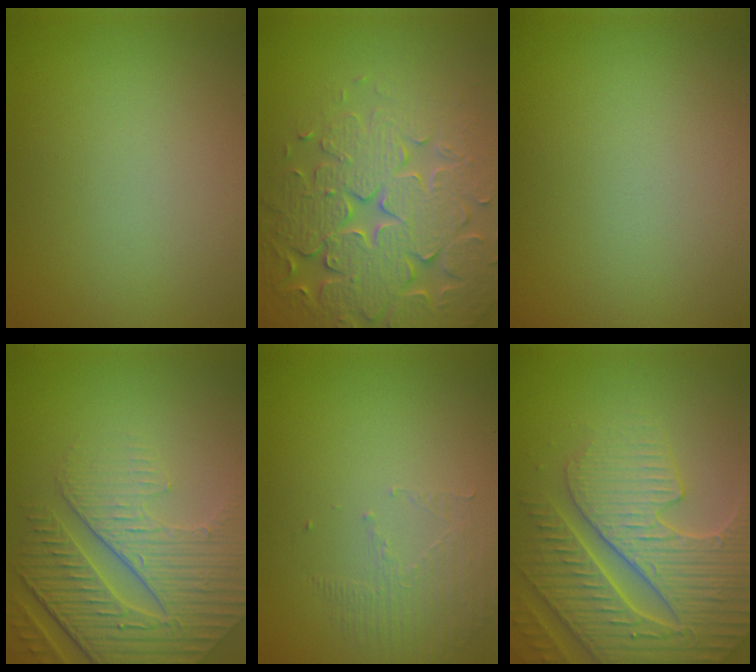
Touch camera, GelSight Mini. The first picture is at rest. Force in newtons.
{"total": 7.8, "press": 7.6, "slide": 1.6}
{"total": 0.0}
{"total": 8.3, "press": 6.0, "slide": 5.8}
{"total": 1.6, "press": 0.7, "slide": 1.4}
{"total": 7.6, "press": 7.4, "slide": 1.8}